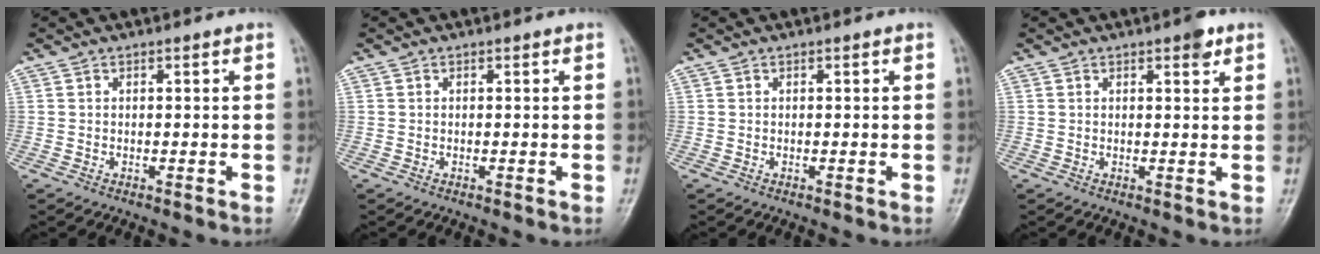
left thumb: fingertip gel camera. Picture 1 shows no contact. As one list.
[{"total": 0.0}, {"total": 0.0}, {"total": 2.5, "force": [1.6, 0.8, 1.8], "torque": [-0.020, -0.006, 0.020]}]